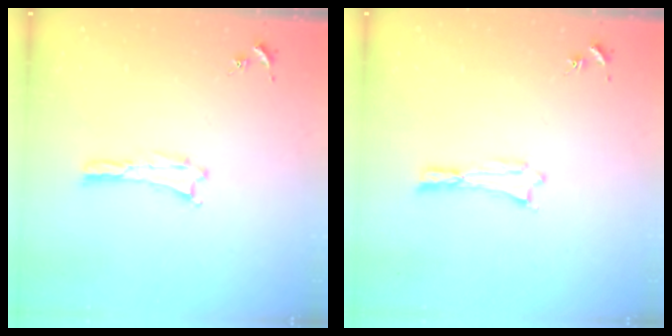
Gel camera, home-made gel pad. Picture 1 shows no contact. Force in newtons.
{"total": 0.0}